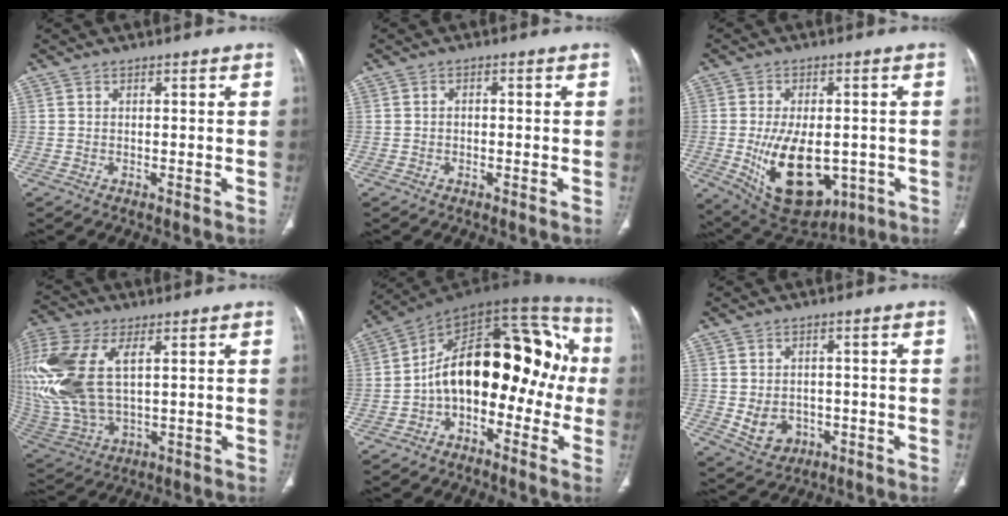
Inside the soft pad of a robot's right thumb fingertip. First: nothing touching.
{"total": 1.0, "force": [-0.2, 0.7, 0.5], "torque": [-0.005, 0.005, -0.005]}
{"total": 17.2, "force": [-3.7, 10.0, 13.5], "torque": [-0.209, -0.007, -0.027]}
{"total": 22.6, "force": [4.7, 12.1, 18.4], "torque": [-0.455, -0.009, 0.095]}
{"total": 22.2, "force": [-2.1, 12.6, 18.1], "torque": [-0.226, 0.086, -0.042]}
{"total": 6.1, "force": [-1.1, 5.0, 3.2], "torque": [-0.037, 0.007, -0.001]}